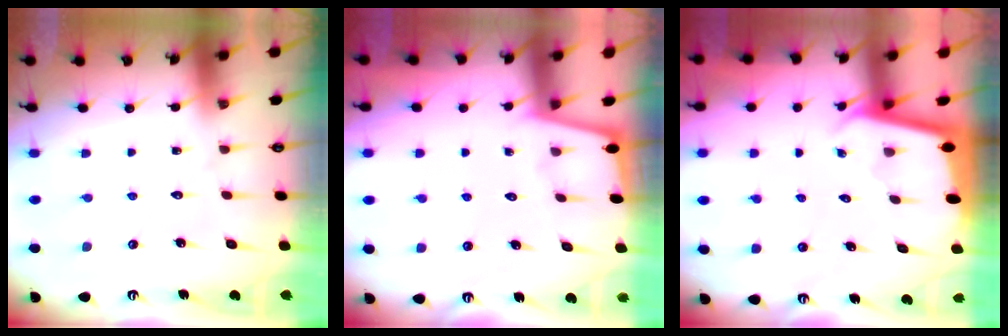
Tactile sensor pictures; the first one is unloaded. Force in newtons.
{"total": 0.9, "press": 0.9, "slide": 0.2}
{"total": 1.8, "press": 1.8, "slide": 0.0}